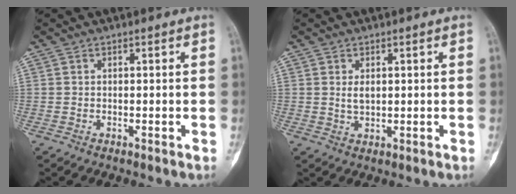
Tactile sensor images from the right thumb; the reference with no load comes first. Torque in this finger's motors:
{"motor_torque": [0.63, 0.56, 0.14, -0.01, 0.07]}